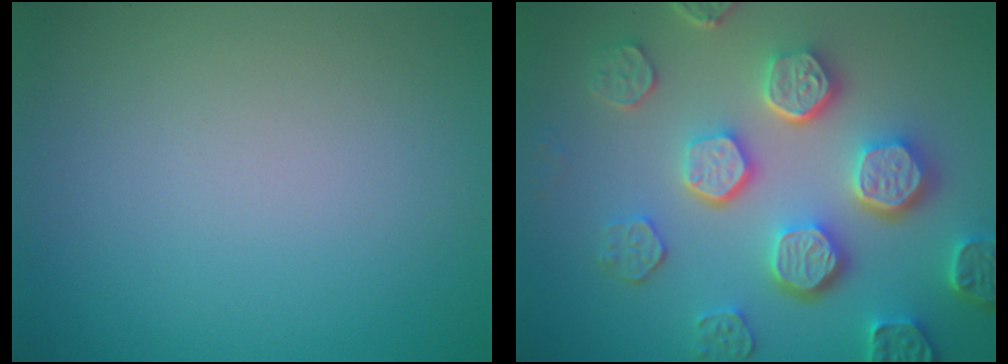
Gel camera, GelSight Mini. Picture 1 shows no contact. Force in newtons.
{"total": 7.2, "press": 5.9, "slide": 4.1}